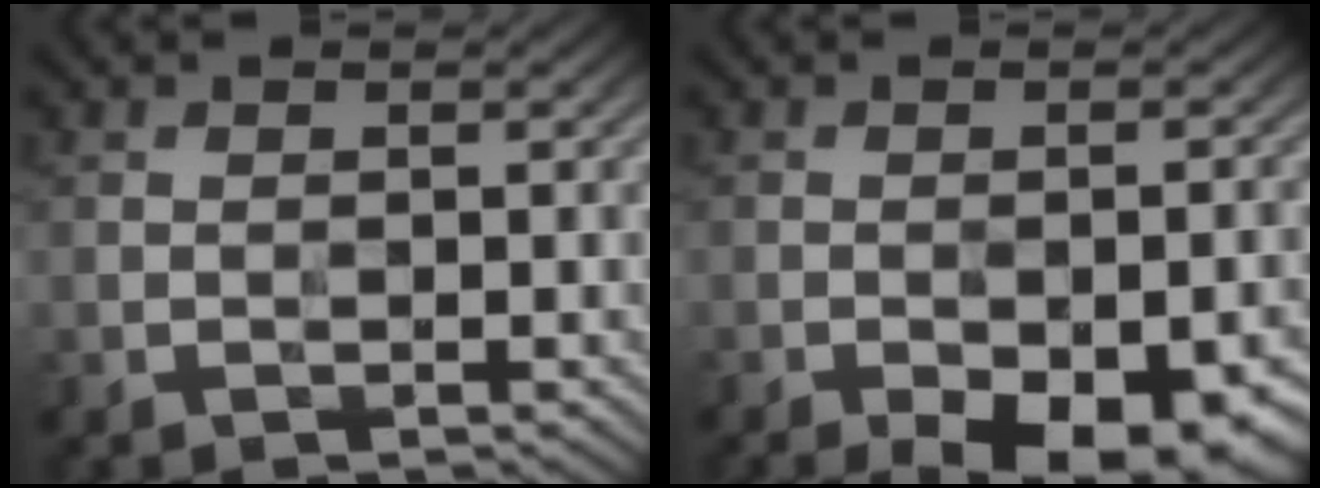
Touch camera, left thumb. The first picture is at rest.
{"total": 11.6, "force": [-7.0, 5.0, 7.8], "torque": [-0.094, -0.014, -0.081]}